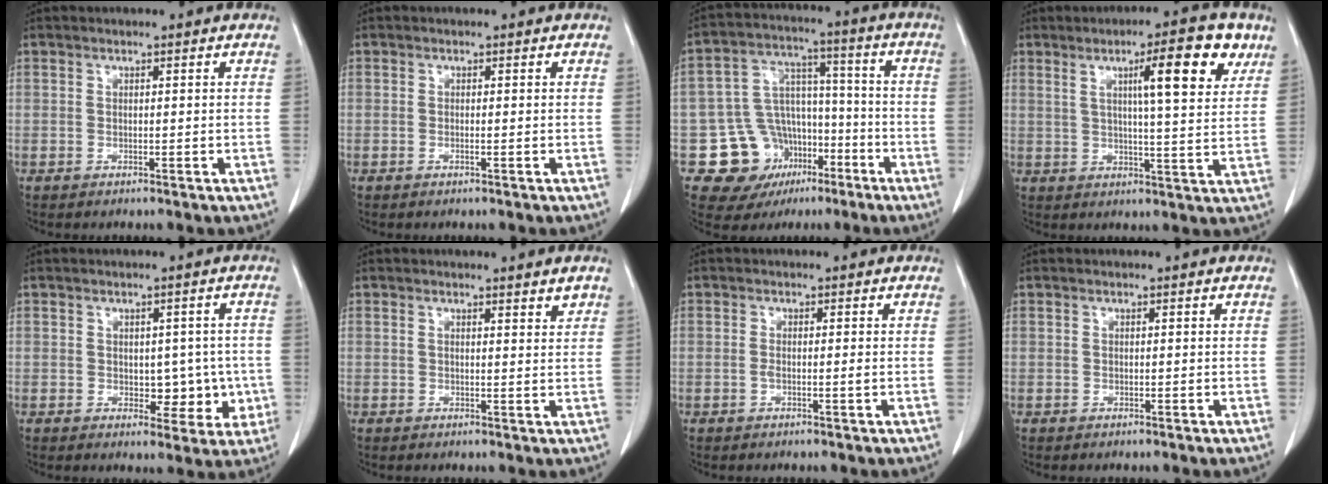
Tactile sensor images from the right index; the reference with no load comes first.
{"total": 0.0}
{"total": 13.5, "force": [-5.9, 11.2, 4.5], "torque": [-0.073, 0.052, -0.080]}
{"total": 10.9, "force": [5.1, 0.9, 9.6], "torque": [-0.138, 0.003, 0.066]}
{"total": 6.7, "force": [-0.5, 4.1, 5.2], "torque": [-0.041, 0.010, 0.007]}
{"total": 2.0, "force": [1.6, 0.2, 1.1], "torque": [-0.019, -0.005, 0.018]}
{"total": 1.0, "force": [-0.2, 0.0, 1.0], "torque": [-0.014, 0.001, -0.001]}
{"total": 0.0}